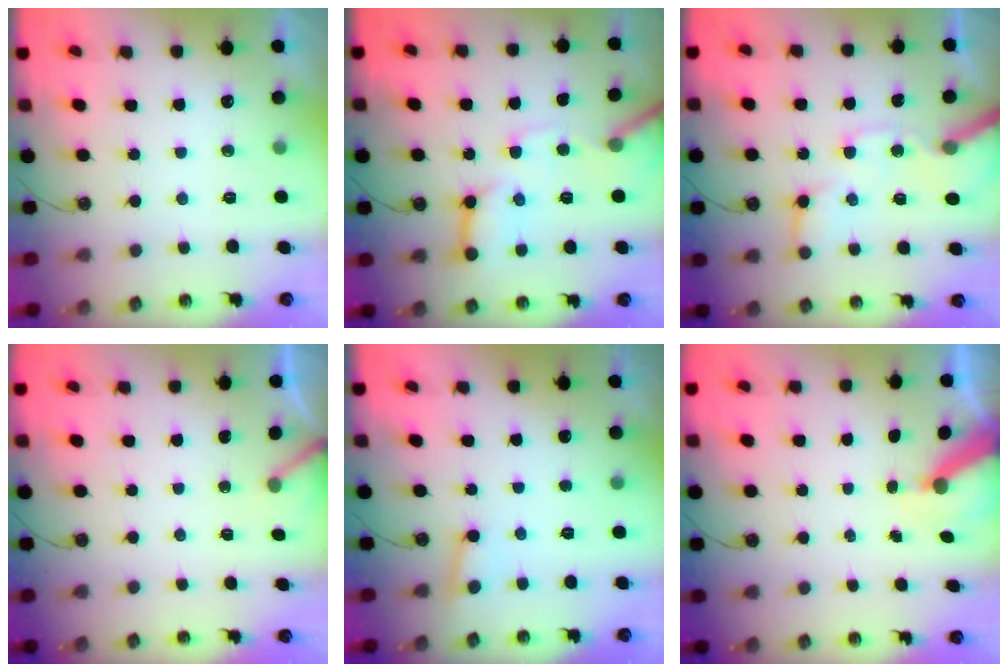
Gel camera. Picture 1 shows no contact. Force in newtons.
{"total": 13.4, "press": 13.3, "slide": 1.5}
{"total": 13.7, "press": 13.6, "slide": 2.1}
{"total": 3.2, "press": 3.2, "slide": 0.2}
{"total": 3.2, "press": 3.1, "slide": 0.8}
{"total": 6.8, "press": 6.7, "slide": 0.7}